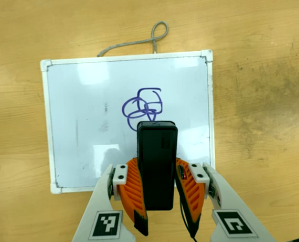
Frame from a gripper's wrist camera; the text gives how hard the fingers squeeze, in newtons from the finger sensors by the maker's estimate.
{"total": 8.9, "left": 7.3, "right": 10.5}